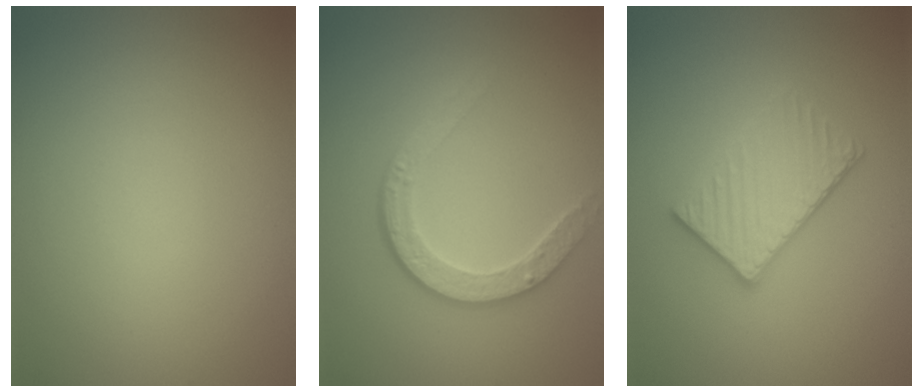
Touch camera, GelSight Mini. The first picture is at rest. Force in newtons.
{"total": 3.5, "press": 2.9, "slide": 2.0}
{"total": 3.8, "press": 3.2, "slide": 2.0}